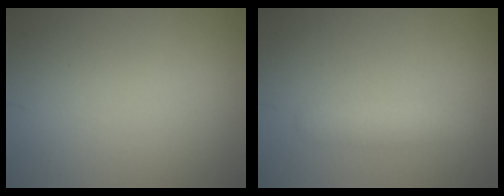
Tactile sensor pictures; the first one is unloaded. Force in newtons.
{"total": 1.9, "press": 1.9, "slide": 0.1}